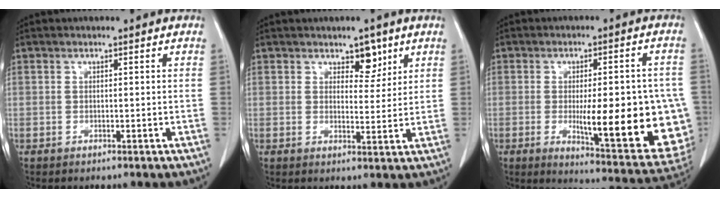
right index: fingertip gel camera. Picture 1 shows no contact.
{"total": 3.7, "force": [2.4, 1.9, 2.1], "torque": [-0.021, -0.004, 0.037]}
{"total": 19.8, "force": [-3.3, 4.3, 19.1], "torque": [-0.177, 0.000, -0.020]}